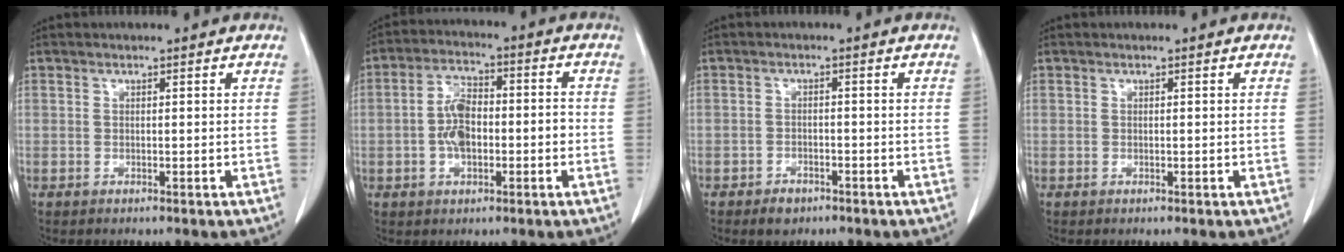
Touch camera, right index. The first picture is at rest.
{"total": 7.6, "force": [-1.2, 3.8, 6.5], "torque": [-0.135, 0.022, -0.025]}
{"total": 2.5, "force": [-1.7, 1.6, 0.9], "torque": [-0.011, 0.004, -0.016]}
{"total": 0.0}